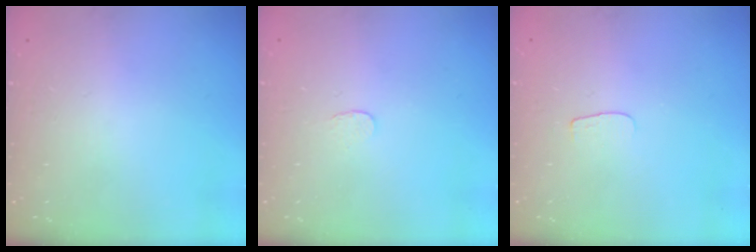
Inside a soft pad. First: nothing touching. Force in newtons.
{"total": 3.0, "press": 3.0, "slide": 0.2}
{"total": 3.6, "press": 3.6, "slide": 0.4}